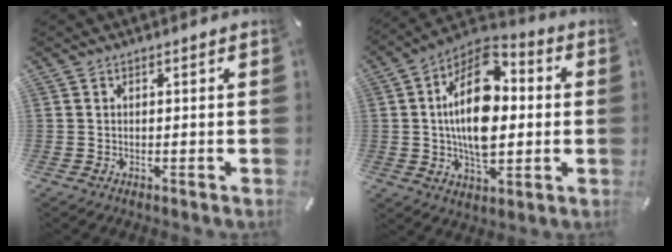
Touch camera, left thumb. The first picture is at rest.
{"total": 18.6, "force": [1.0, 11.3, 14.7], "torque": [-0.283, -0.003, 0.011]}